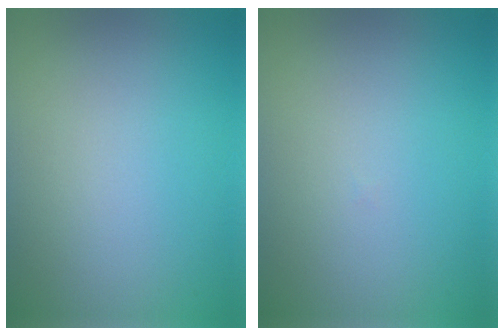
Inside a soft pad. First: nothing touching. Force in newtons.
{"total": 0.0}